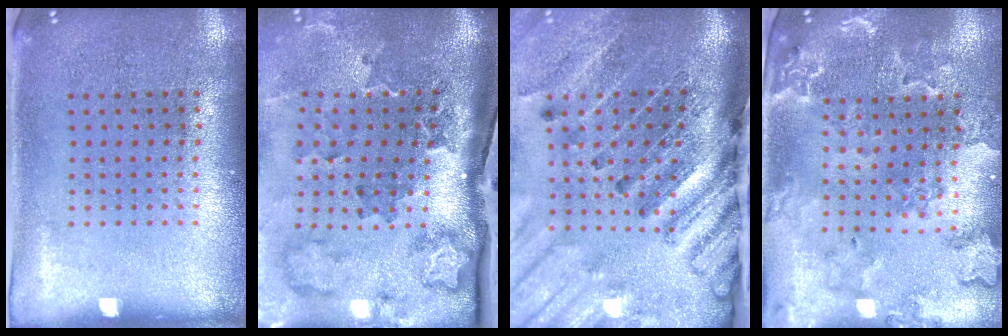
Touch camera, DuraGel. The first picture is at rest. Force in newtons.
{"total": 3.6, "press": 2.4, "slide": 2.7}
{"total": 4.4, "press": 3.3, "slide": 3.0}
{"total": 1.7, "press": 1.7, "slide": 0.3}